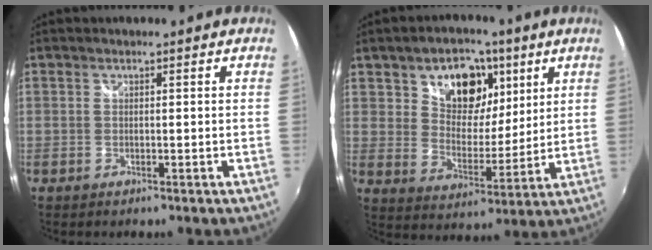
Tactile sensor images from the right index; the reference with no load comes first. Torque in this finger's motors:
{"motor_torque": [0.35, 0.26, 0.33, 0.08]}